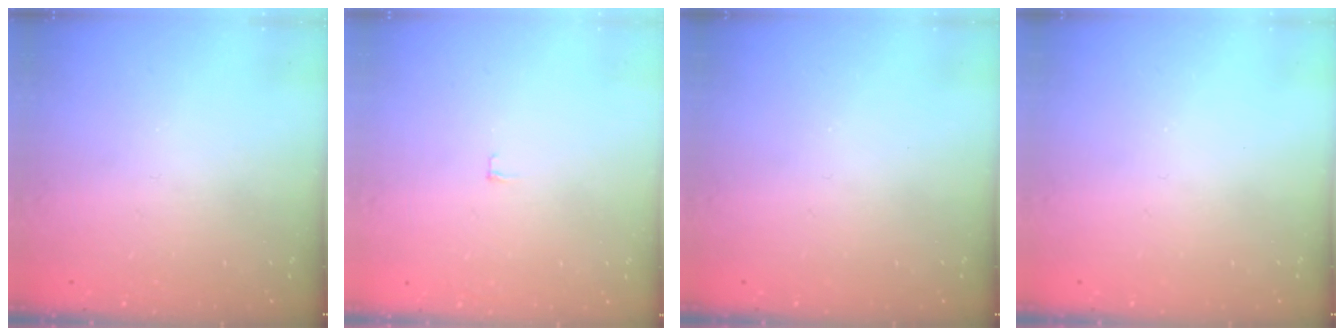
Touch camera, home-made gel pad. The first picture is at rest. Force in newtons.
{"total": 2.4, "press": 2.4, "slide": 0.2}
{"total": 0.0}
{"total": 0.0}